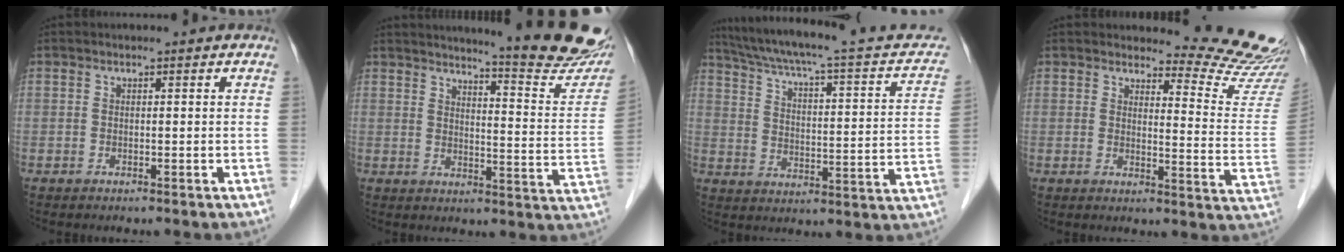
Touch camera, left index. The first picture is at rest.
{"total": 18.3, "force": [16.6, 0.3, 7.7], "torque": [-0.105, -0.103, 0.191]}
{"total": 23.0, "force": [19.3, 3.2, 12.2], "torque": [-0.182, -0.004, 0.245]}
{"total": 13.9, "force": [13.8, -0.3, 1.6], "torque": [-0.008, -0.141, 0.136]}